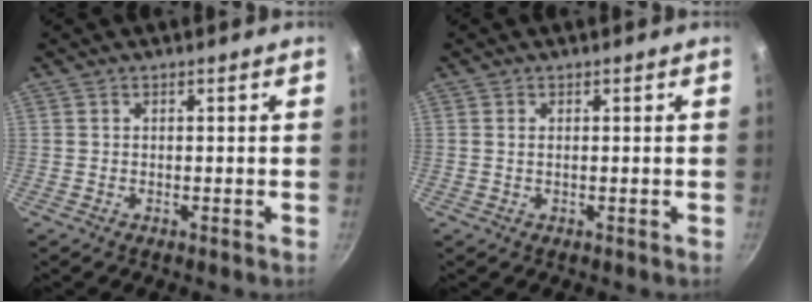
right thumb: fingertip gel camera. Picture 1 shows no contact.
{"total": 0.5, "force": [0.1, 0.2, 0.5], "torque": [-0.010, 0.001, 0.003]}